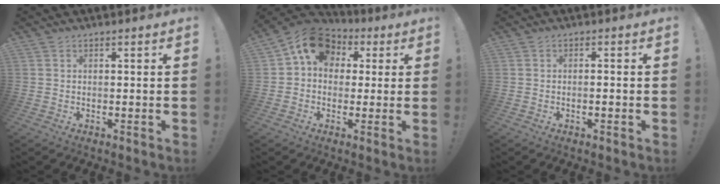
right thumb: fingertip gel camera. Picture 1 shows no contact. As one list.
[{"total": 12.0, "force": [3.5, 9.5, 6.4], "torque": [-0.102, 0.001, 0.074]}, {"total": 1.4, "force": [-0.9, 0.1, 1.1], "torque": [-0.023, 0.004, -0.015]}]